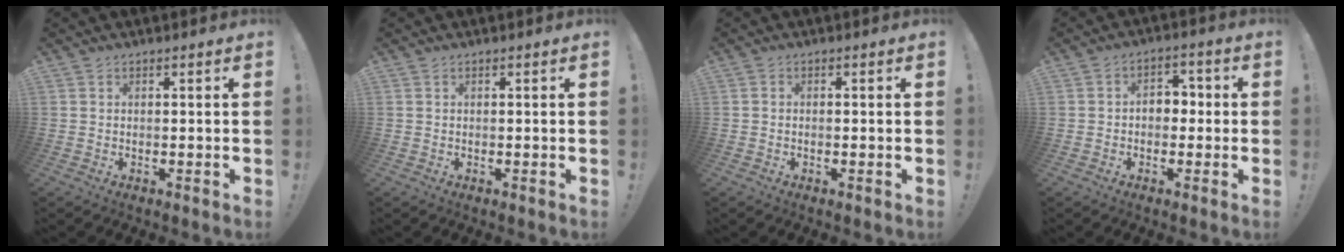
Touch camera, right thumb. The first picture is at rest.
{"total": 0.0}
{"total": 0.7, "force": [-0.6, 0.3, 0.2], "torque": [-0.010, 0.003, -0.010]}
{"total": 6.2, "force": [-0.4, 4.6, 4.2], "torque": [-0.056, 0.014, -0.009]}